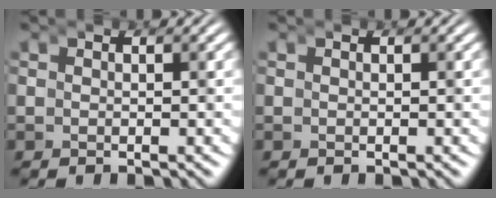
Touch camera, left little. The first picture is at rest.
{"total": 0.0}